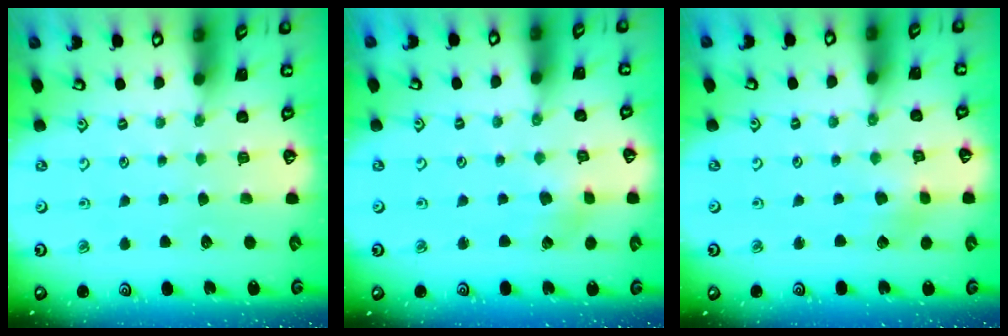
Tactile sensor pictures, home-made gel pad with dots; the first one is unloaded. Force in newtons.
{"total": 2.4, "press": 2.3, "slide": 0.5}
{"total": 2.7, "press": 2.7, "slide": 0.3}